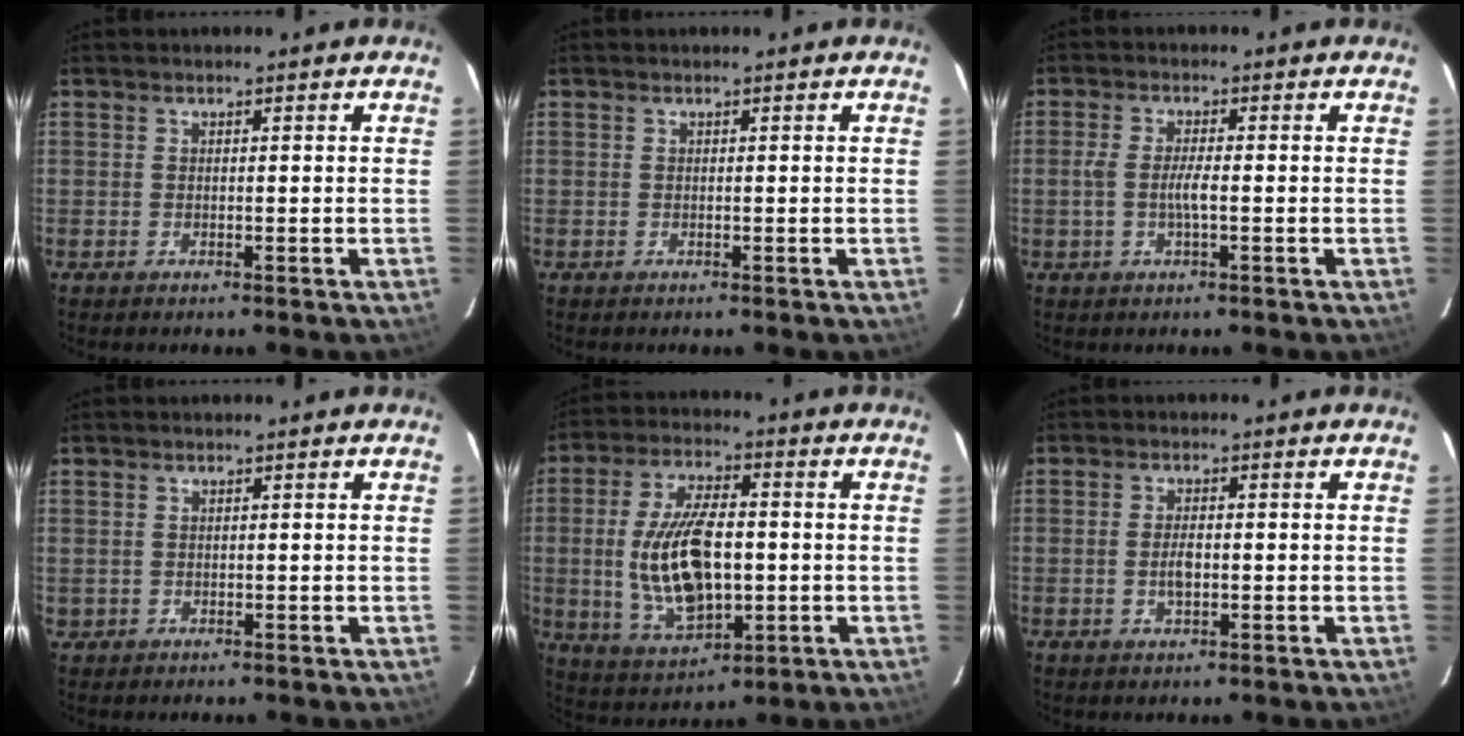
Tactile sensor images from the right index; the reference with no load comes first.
{"total": 0.0}
{"total": 3.5, "force": [-0.8, 0.4, 3.4], "torque": [-0.066, 0.003, -0.014]}
{"total": 1.1, "force": [0.1, 1.1, 0.0], "torque": [0.003, 0.002, 0.003]}
{"total": 16.0, "force": [-1.0, 7.7, 14.0], "torque": [-0.277, -0.003, -0.002]}
{"total": 3.1, "force": [-0.5, 1.4, 2.7], "torque": [-0.049, 0.002, -0.007]}